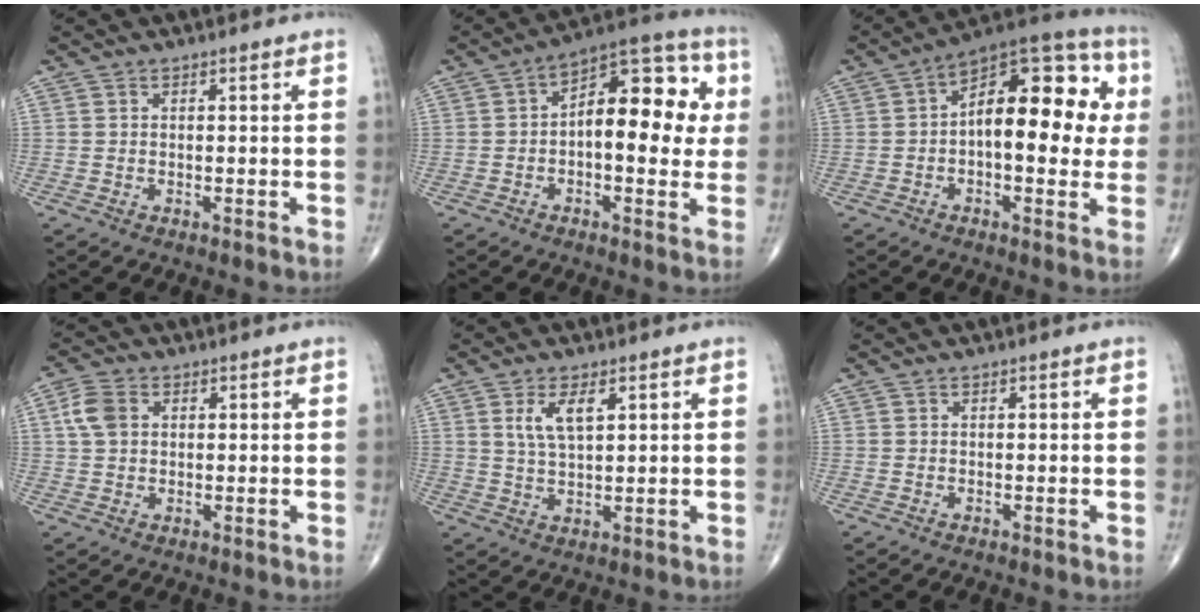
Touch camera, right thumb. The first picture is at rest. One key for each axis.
{"total": 15.3, "fx": 1.1, "fy": 7.6, "fz": 13.2, "tx": -0.156, "ty": 0.033, "tz": 0.007}
{"total": 18.3, "fx": 1.6, "fy": 8.9, "fz": 15.9, "tx": -0.199, "ty": 0.037, "tz": 0.013}
{"total": 5.1, "fx": 1.3, "fy": 3.6, "fz": 3.3, "tx": -0.069, "ty": 0.007, "tz": 0.022}
{"total": 5.6, "fx": 2.3, "fy": 2.2, "fz": 4.6, "tx": -0.086, "ty": -0.010, "tz": 0.048}
{"total": 0.0}